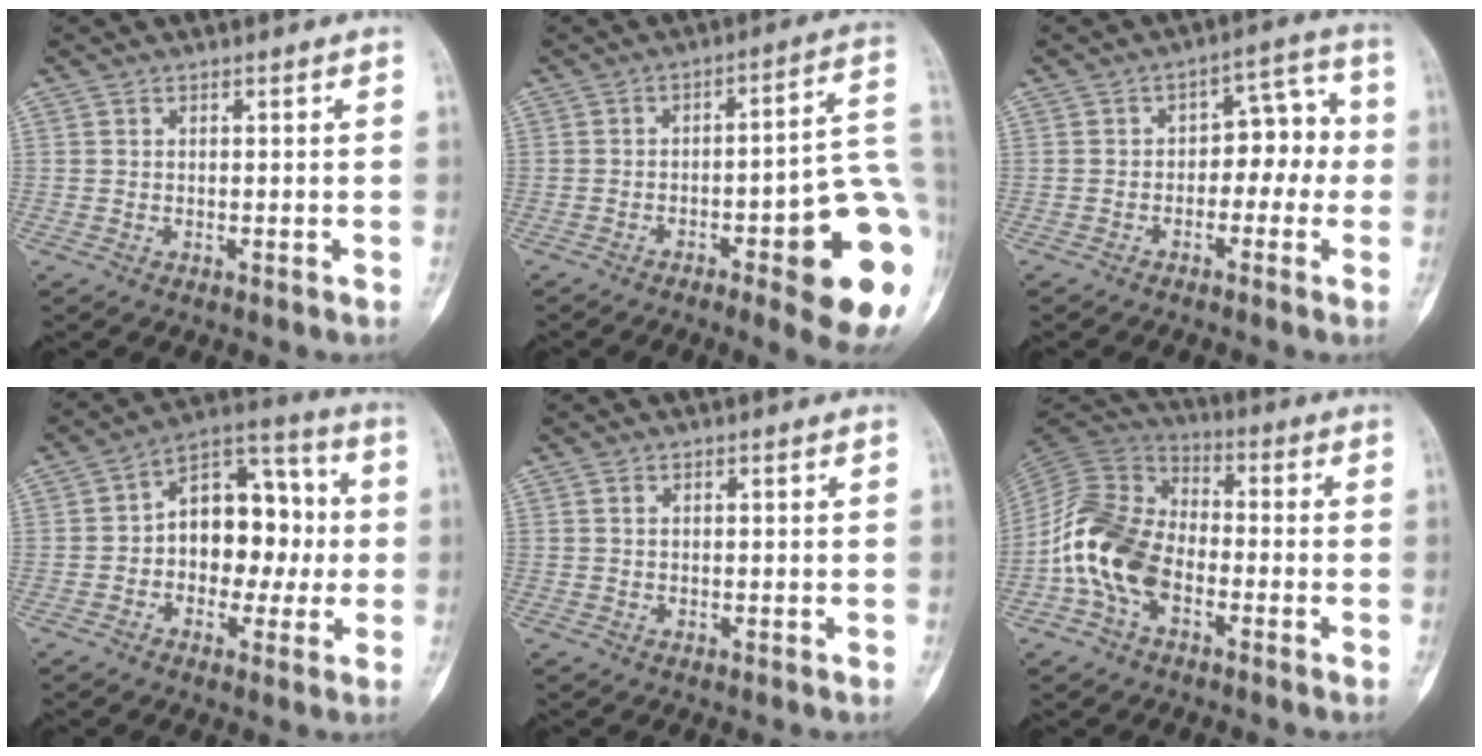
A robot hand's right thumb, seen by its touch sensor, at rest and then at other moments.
{"total": 20.0, "force": [-5.7, 4.7, 18.5], "torque": [-0.185, 0.027, -0.066]}
{"total": 7.8, "force": [-1.1, 5.1, 5.8], "torque": [-0.043, 0.037, -0.027]}
{"total": 14.9, "force": [-0.2, 10.0, 11.0], "torque": [-0.115, 0.041, -0.013]}
{"total": 0.8, "force": [0.4, 0.4, 0.6], "torque": [-0.012, 0.004, 0.007]}
{"total": 14.5, "force": [-4.3, 9.4, 10.2], "torque": [-0.194, 0.039, -0.092]}